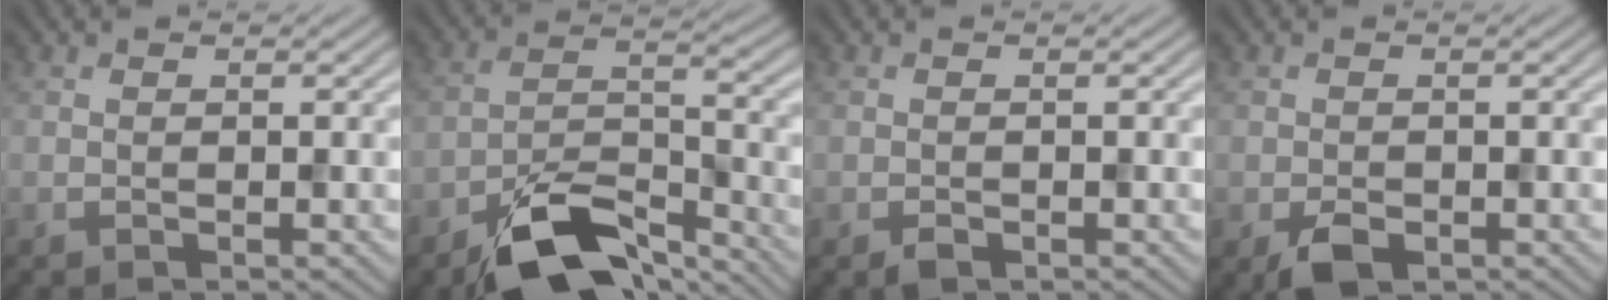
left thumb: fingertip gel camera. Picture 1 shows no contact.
{"total": 10.4, "force": [-7.8, 3.7, 5.9], "torque": [-0.098, 0.002, -0.155]}
{"total": 0.6, "force": [-0.5, 0.3, 0.3], "torque": [-0.004, -0.001, -0.007]}
{"total": 2.5, "force": [-1.4, 1.5, 1.4], "torque": [-0.025, -0.006, -0.021]}